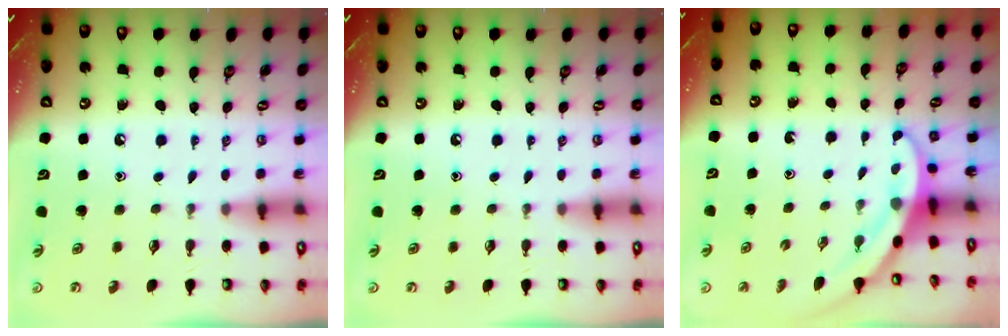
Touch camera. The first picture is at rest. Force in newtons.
{"total": 0.0}
{"total": 3.1, "press": 3.1, "slide": 0.2}